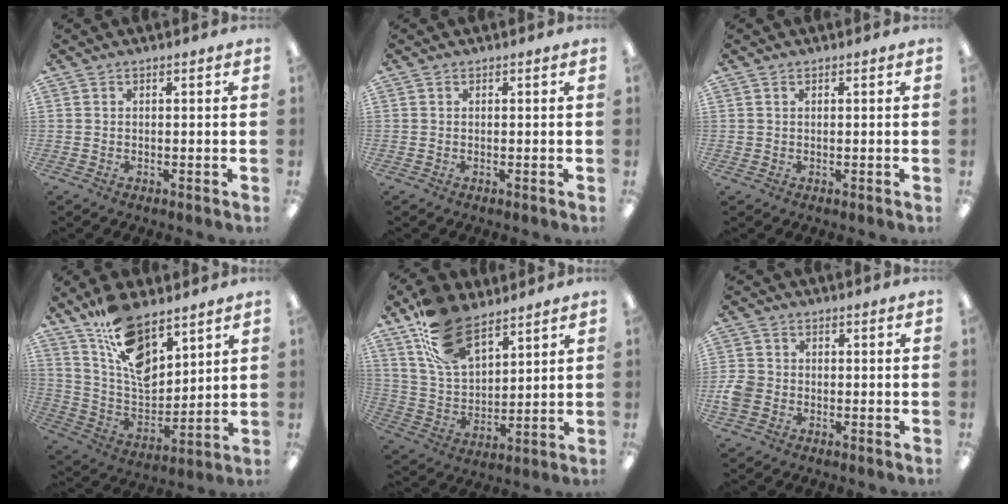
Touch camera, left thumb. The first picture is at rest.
{"total": 0.0}
{"total": 0.8, "force": [0.4, 0.7, 0.2], "torque": [-0.006, 0.002, 0.007]}
{"total": 14.9, "force": [10.0, 7.0, 8.6], "torque": [-0.159, -0.059, 0.186]}
{"total": 16.4, "force": [10.7, 8.8, 8.9], "torque": [-0.176, -0.037, 0.205]}
{"total": 4.9, "force": [-1.3, 4.1, 2.3], "torque": [-0.043, 0.013, -0.021]}